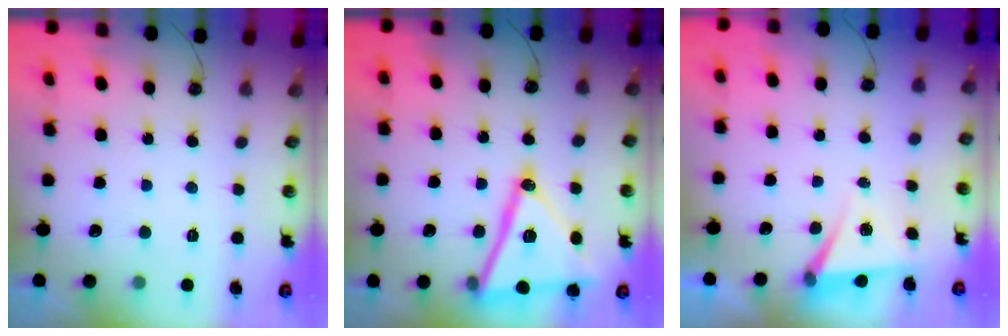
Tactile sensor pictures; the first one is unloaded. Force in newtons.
{"total": 20.4, "press": 20.1, "slide": 3.4}
{"total": 6.1, "press": 4.0, "slide": 4.6}